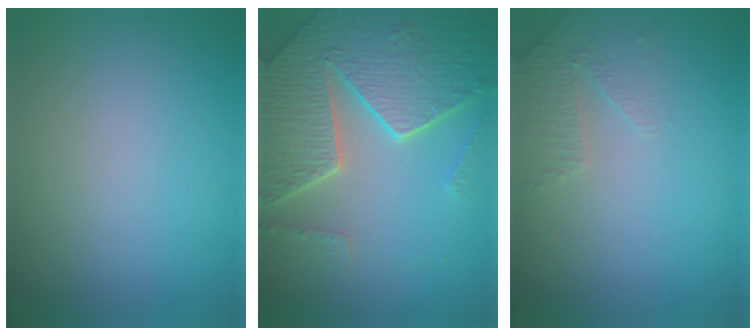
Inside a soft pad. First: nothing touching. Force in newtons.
{"total": 7.8, "press": 5.7, "slide": 5.4}
{"total": 1.9, "press": 1.8, "slide": 0.5}